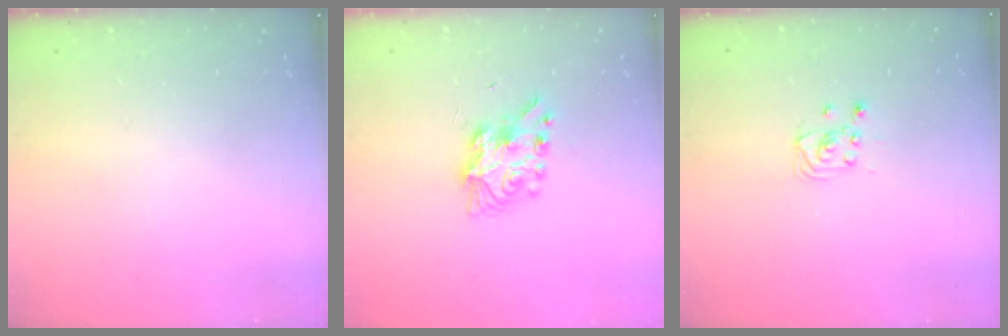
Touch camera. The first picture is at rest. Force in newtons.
{"total": 8.2, "press": 8.1, "slide": 0.3}
{"total": 2.9, "press": 2.9, "slide": 0.4}